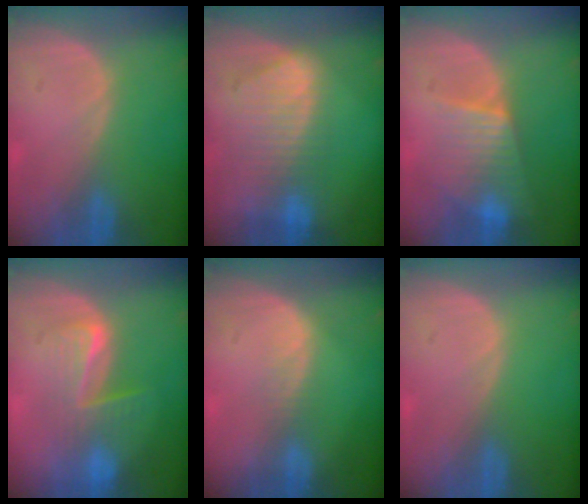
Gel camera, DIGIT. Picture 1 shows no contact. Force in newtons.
{"total": 9.2, "press": 8.1, "slide": 4.5}
{"total": 6.5, "press": 6.4, "slide": 1.1}
{"total": 6.5, "press": 6.4, "slide": 1.3}
{"total": 1.6, "press": 1.6, "slide": 0.1}
{"total": 0.0}